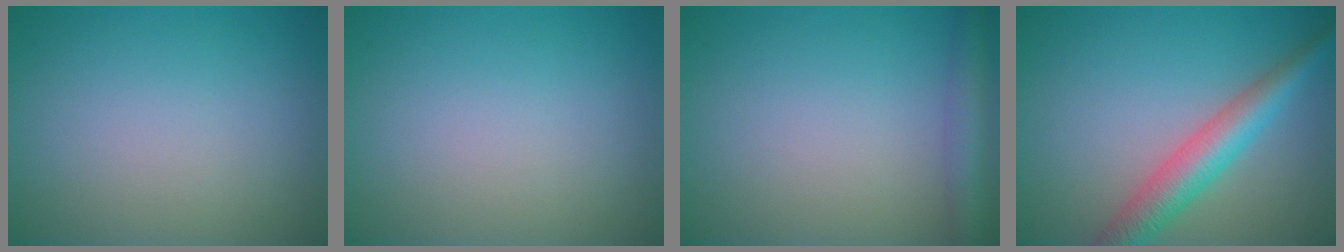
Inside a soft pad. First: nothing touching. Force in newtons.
{"total": 0.0}
{"total": 3.4, "press": 3.3, "slide": 0.2}
{"total": 5.0, "press": 5.0, "slide": 0.1}